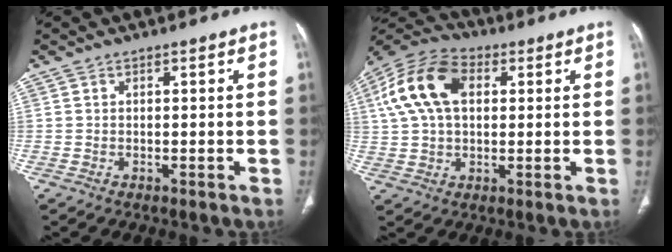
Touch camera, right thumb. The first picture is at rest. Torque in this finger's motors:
{"motor_torque": [0.19, 0.53, 1.07, -0.52, 0.27]}